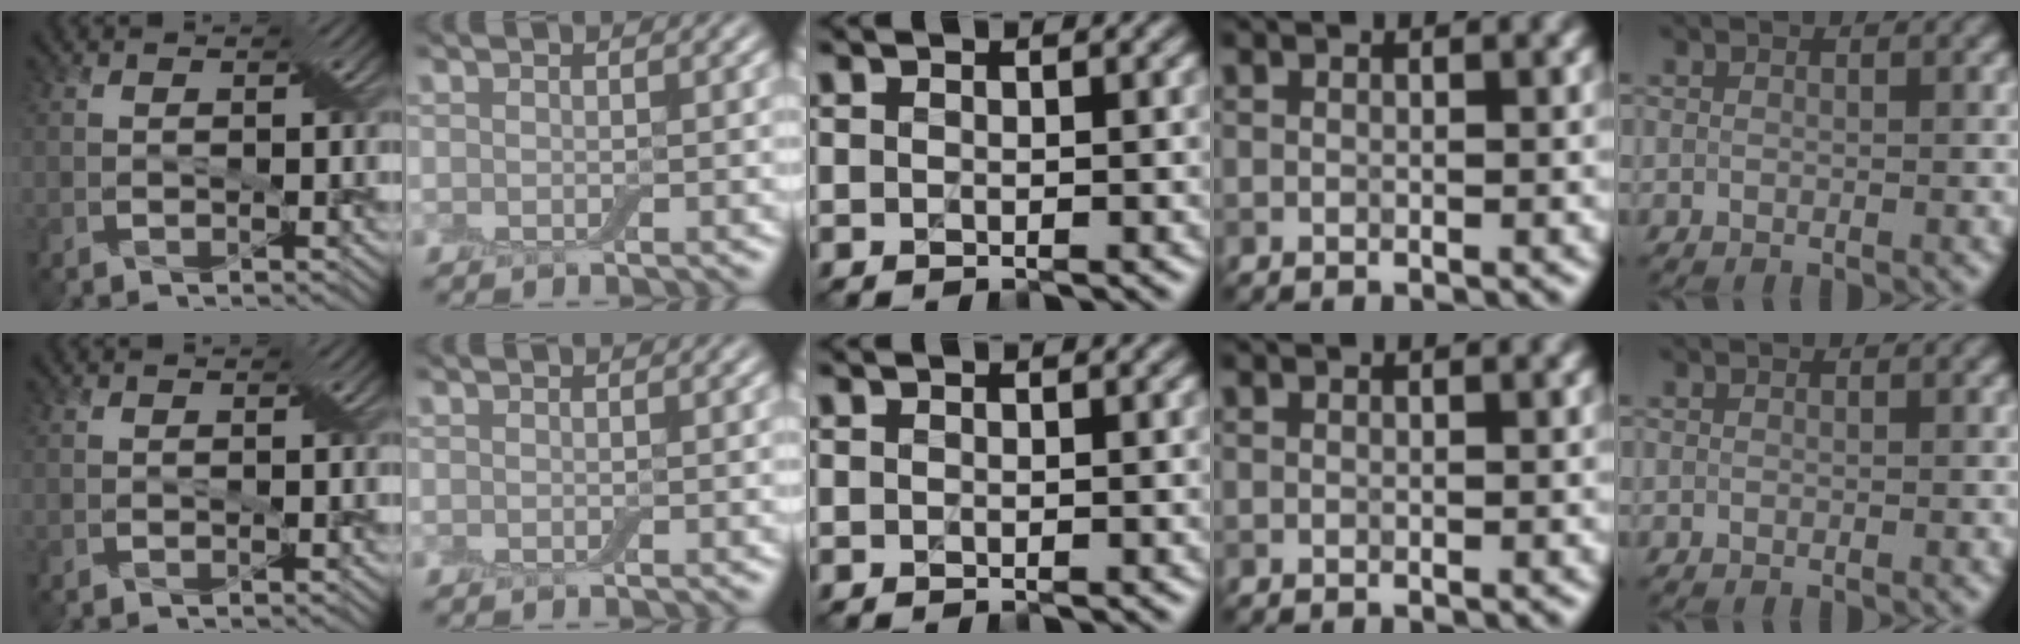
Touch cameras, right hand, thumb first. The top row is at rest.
{}